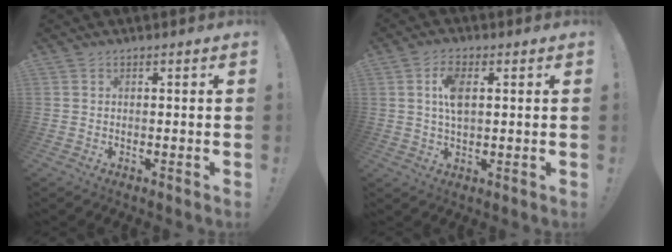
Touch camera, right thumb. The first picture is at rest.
{"total": 7.0, "force": [1.6, 3.5, 5.8], "torque": [-0.101, -0.003, 0.023]}